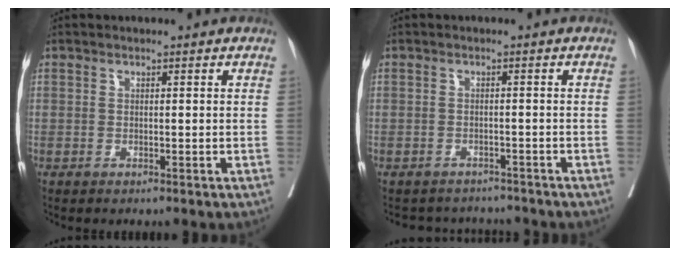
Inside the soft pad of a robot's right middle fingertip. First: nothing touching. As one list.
[{"total": 5.1, "force": [-4.9, 1.4, -0.4], "torque": [0.009, 0.010, -0.063]}]